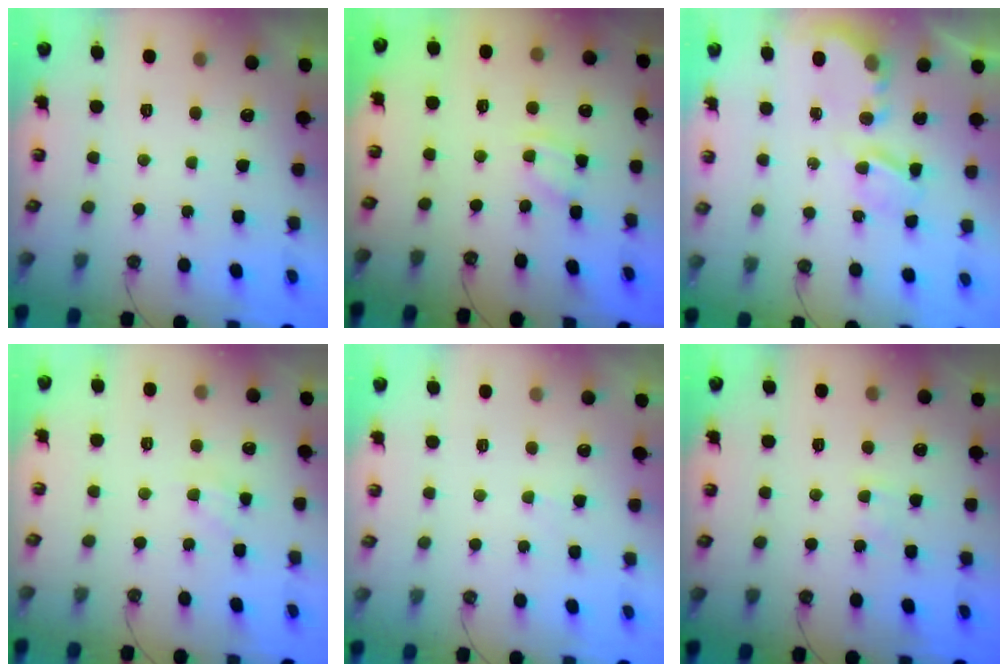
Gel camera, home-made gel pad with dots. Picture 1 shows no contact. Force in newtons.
{"total": 1.8, "press": 1.8, "slide": 0.3}
{"total": 5.3, "press": 5.3, "slide": 0.3}
{"total": 3.0, "press": 3.0, "slide": 0.2}
{"total": 1.9, "press": 1.9, "slide": 0.3}
{"total": 2.4, "press": 2.4, "slide": 0.4}